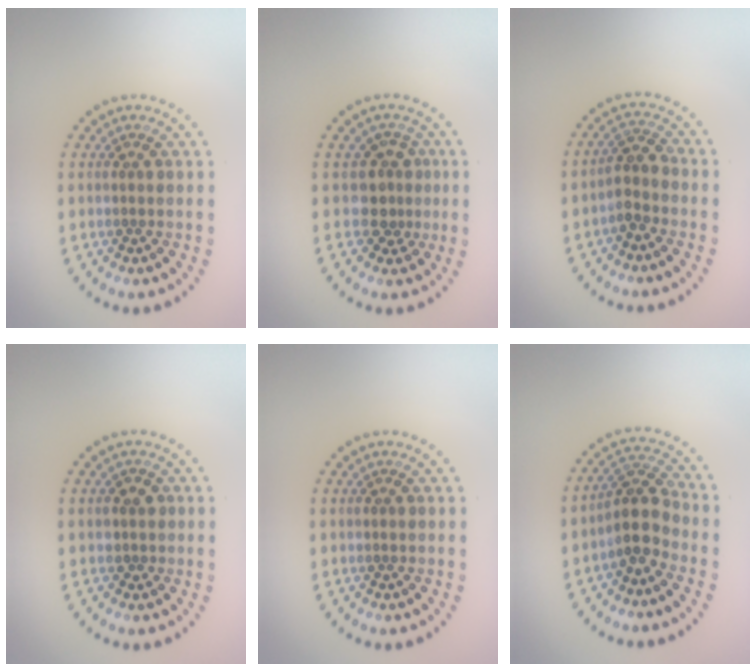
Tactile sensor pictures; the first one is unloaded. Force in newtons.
{"total": 2.5, "press": 1.9, "slide": 1.6}
{"total": 2.3, "press": 1.9, "slide": 1.4}
{"total": 1.2, "press": 1.1, "slide": 0.5}
{"total": 0.0}
{"total": 3.4, "press": 2.6, "slide": 2.2}